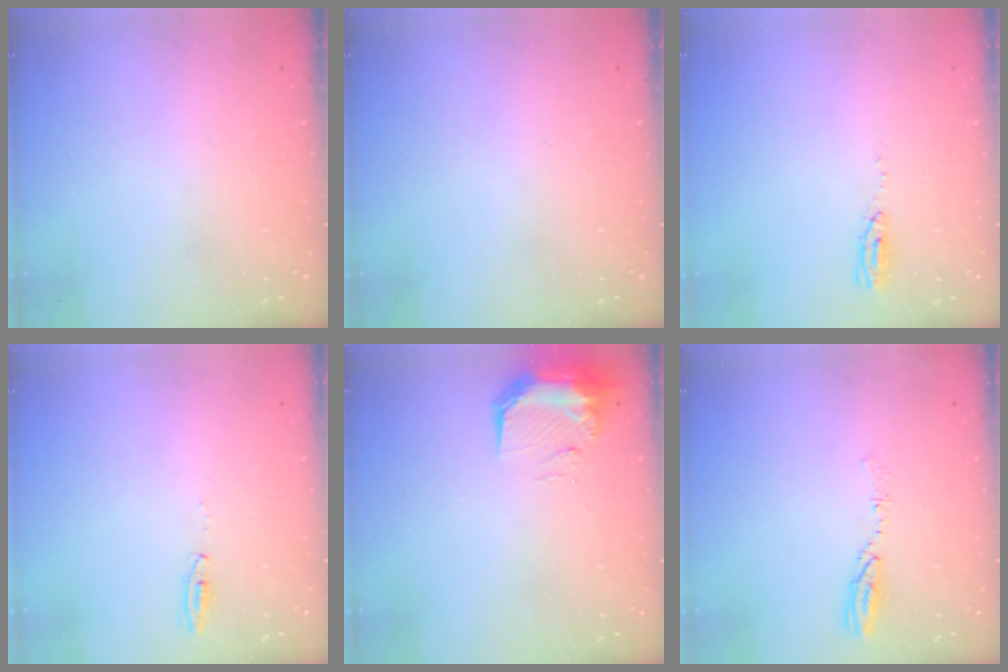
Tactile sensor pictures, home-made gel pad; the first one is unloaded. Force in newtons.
{"total": 1.0, "press": 0.0, "slide": 1.0}
{"total": 3.6, "press": 3.3, "slide": 1.5}
{"total": 4.1, "press": 3.1, "slide": 2.6}
{"total": 9.2, "press": 9.0, "slide": 1.5}
{"total": 5.2, "press": 5.1, "slide": 0.4}